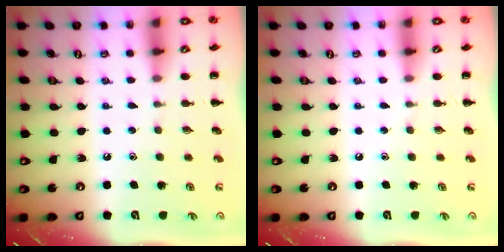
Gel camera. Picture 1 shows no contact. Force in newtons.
{"total": 0.0}